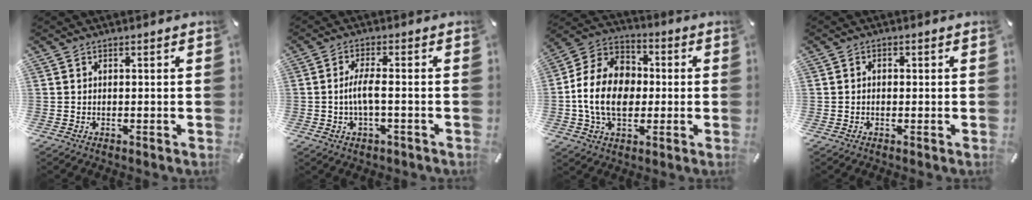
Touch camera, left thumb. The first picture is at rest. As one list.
[{"total": 5.6, "force": [-0.7, 1.8, 5.3], "torque": [-0.115, -0.004, -0.018]}, {"total": 14.7, "force": [-2.0, 11.3, 9.1], "torque": [-0.209, 0.022, -0.036]}, {"total": 1.3, "force": [-0.2, 1.0, 0.8], "torque": [-0.016, 0.005, -0.004]}]